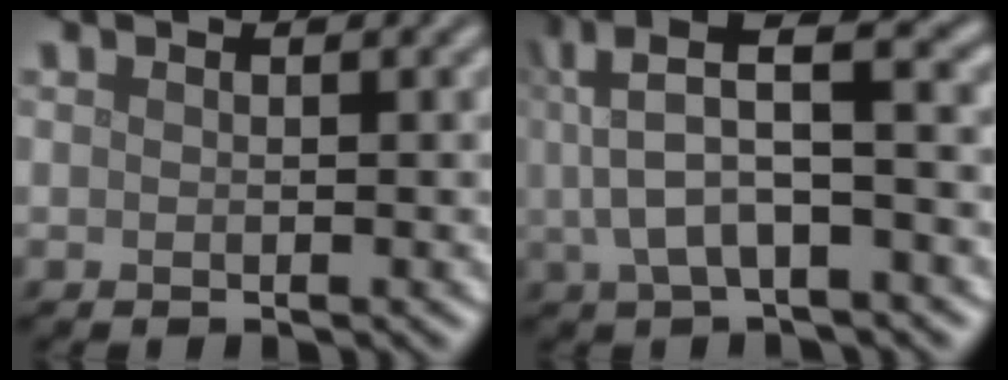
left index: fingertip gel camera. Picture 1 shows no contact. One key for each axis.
{"total": 7.9, "fx": 2.2, "fy": 2.5, "fz": 7.2, "tx": -0.137, "ty": 0.021, "tz": 0.034}